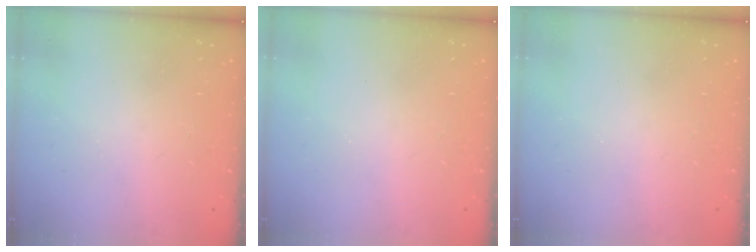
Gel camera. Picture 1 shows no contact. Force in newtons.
{"total": 0.0}
{"total": 0.0}